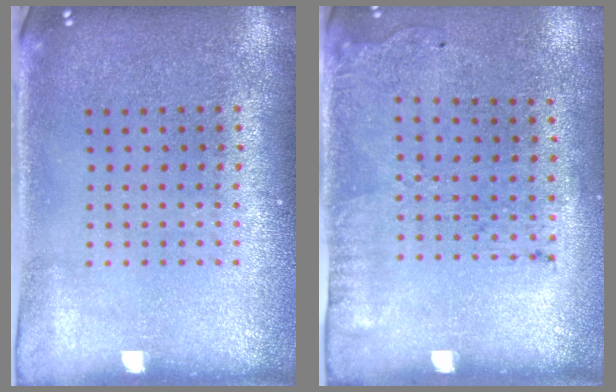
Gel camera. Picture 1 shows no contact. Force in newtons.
{"total": 1.7, "press": 1.1, "slide": 1.3}